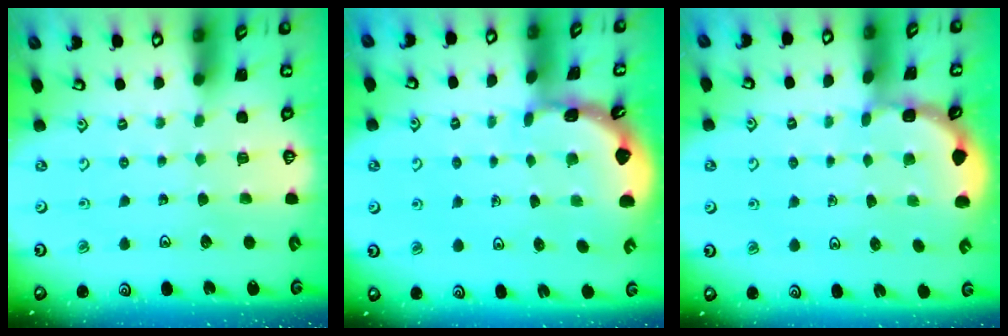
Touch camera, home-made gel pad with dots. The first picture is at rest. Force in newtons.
{"total": 1.6, "press": 1.6, "slide": 0.2}
{"total": 1.6, "press": 1.6, "slide": 0.2}